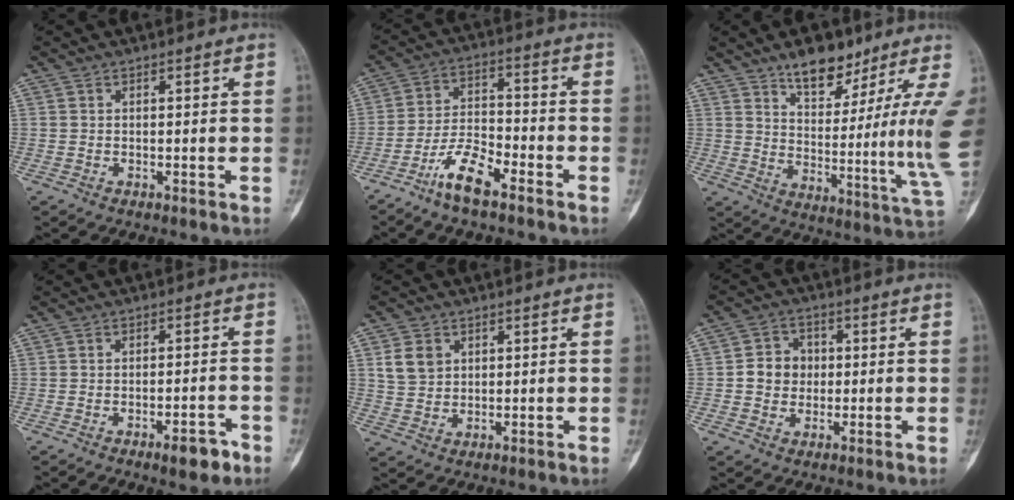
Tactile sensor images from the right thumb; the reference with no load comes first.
{"total": 8.7, "force": [-5.9, 2.6, 5.9], "torque": [-0.115, 0.036, -0.117]}
{"total": 16.1, "force": [8.2, 3.7, 13.3], "torque": [-0.176, -0.062, 0.133]}
{"total": 4.9, "force": [-3.0, 1.5, 3.5], "torque": [-0.038, 0.013, -0.041]}
{"total": 5.0, "force": [1.9, 3.9, 2.6], "torque": [-0.035, -0.004, 0.039]}
{"total": 6.1, "force": [0.0, 5.4, 2.8], "torque": [-0.015, 0.011, -0.007]}